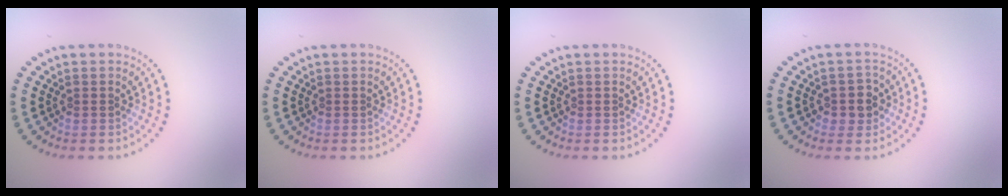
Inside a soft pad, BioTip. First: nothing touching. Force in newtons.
{"total": 0.0}
{"total": 0.0}
{"total": 1.9, "press": 1.8, "slide": 0.6}